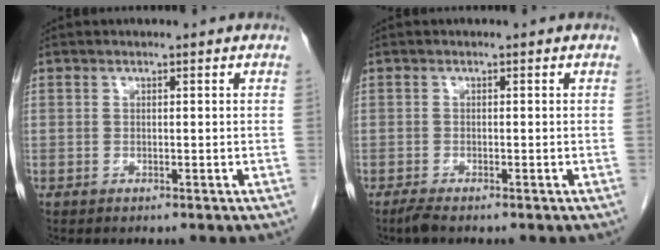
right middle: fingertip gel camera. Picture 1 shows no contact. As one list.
[{"total": 1.6, "force": [-1.3, 0.1, 0.9], "torque": [-0.030, -0.007, -0.027]}]